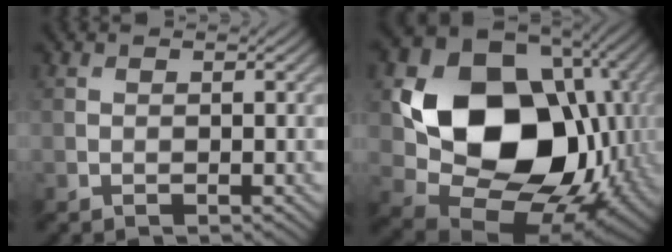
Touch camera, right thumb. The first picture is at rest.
{"total": 19.2, "force": [1.6, 14.9, 11.9], "torque": [-0.224, -0.041, 0.050]}